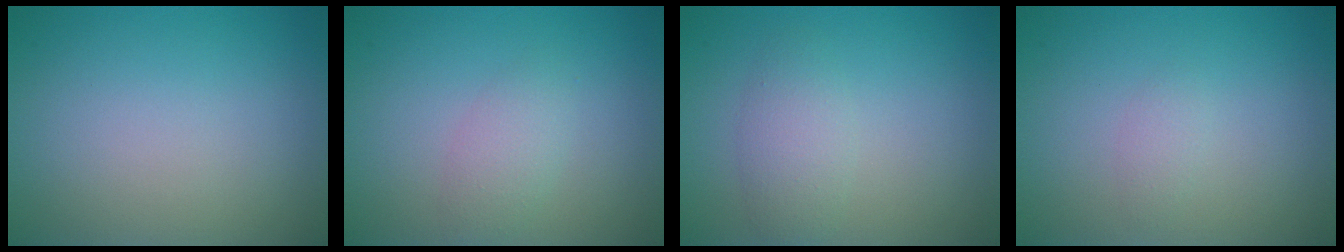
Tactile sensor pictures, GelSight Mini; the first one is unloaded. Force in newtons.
{"total": 1.9, "press": 1.9, "slide": 0.1}
{"total": 2.4, "press": 2.4, "slide": 0.0}
{"total": 0.8, "press": 0.8, "slide": 0.0}